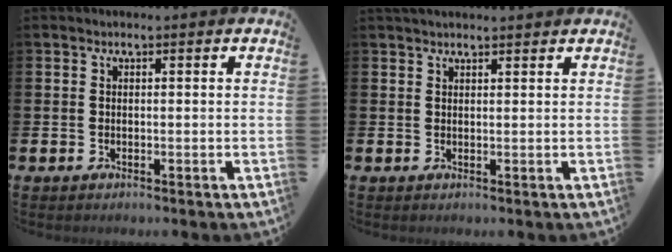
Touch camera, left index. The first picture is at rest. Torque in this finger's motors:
{"motor_torque": [-0.14, -1.17, 0.72, 0.15]}